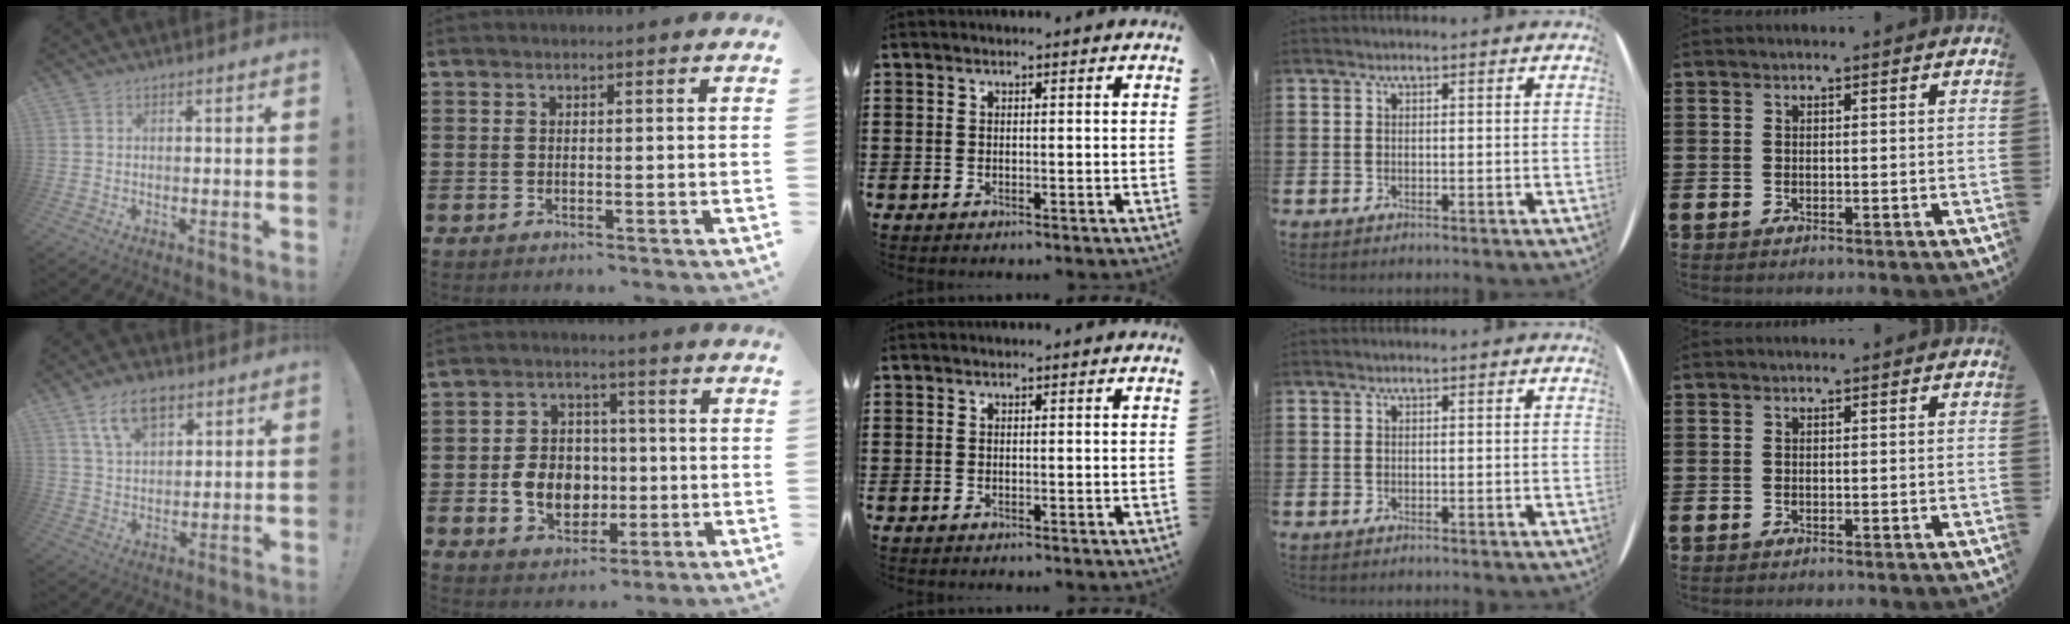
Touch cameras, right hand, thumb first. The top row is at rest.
{"thumb": {"total": 9.9, "force": [5.6, 5.6, 6.0], "torque": [-0.101, -0.006, 0.104]}, "index": {"total": 7.7, "force": [-1.0, 6.3, 4.4], "torque": [-0.082, 0.010, -0.019]}}